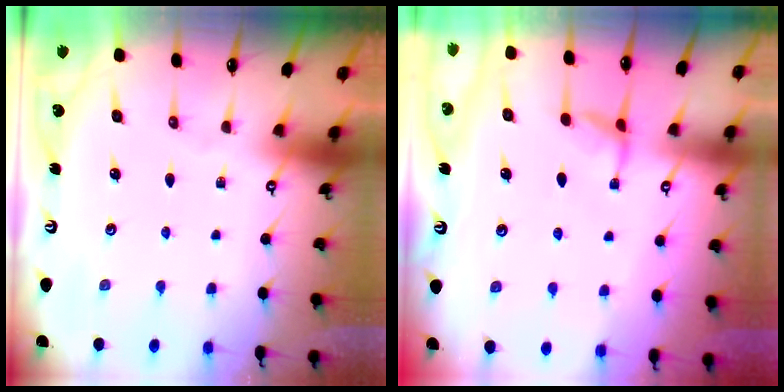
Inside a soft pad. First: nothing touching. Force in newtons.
{"total": 1.6, "press": 1.5, "slide": 0.6}